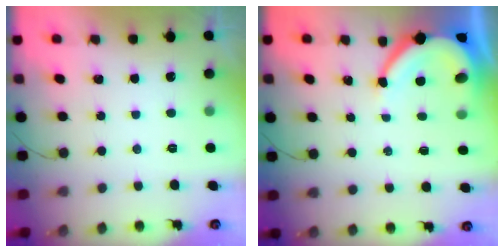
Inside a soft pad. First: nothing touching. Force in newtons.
{"total": 7.7, "press": 7.7, "slide": 0.9}